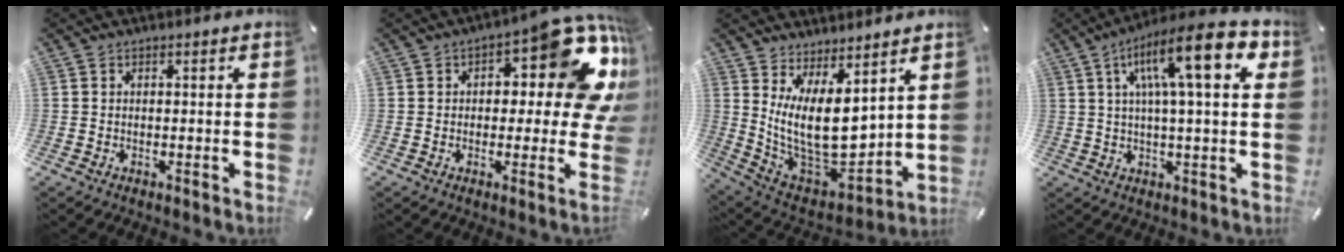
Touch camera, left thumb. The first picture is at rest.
{"total": 15.9, "force": [6.5, 6.0, 13.2], "torque": [-0.157, -0.066, 0.100]}
{"total": 14.9, "force": [4.5, 8.1, 11.7], "torque": [-0.241, -0.080, 0.090]}
{"total": 17.7, "force": [6.8, 4.4, 15.7], "torque": [-0.256, -0.019, 0.103]}